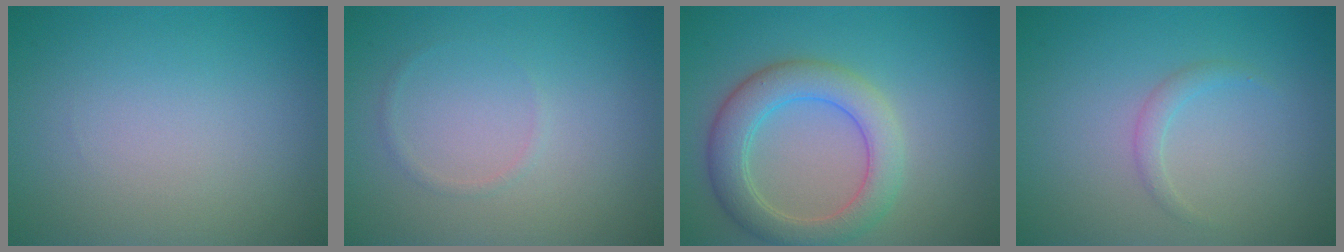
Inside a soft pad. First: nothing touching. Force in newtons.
{"total": 0.7, "press": 0.7, "slide": 0.0}
{"total": 5.1, "press": 5.1, "slide": 0.1}
{"total": 1.1, "press": 1.1, "slide": 0.1}